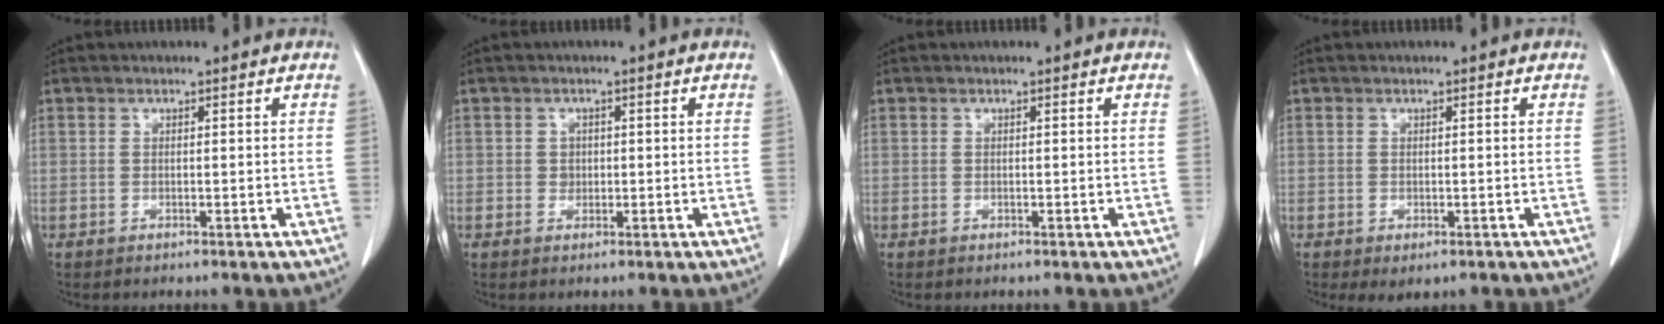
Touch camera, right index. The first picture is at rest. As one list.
[{"total": 1.4, "force": [-0.1, 1.3, 0.5], "torque": [-0.006, 0.003, 0.001]}, {"total": 0.0}, {"total": 2.7, "force": [-1.6, 1.0, 1.9], "torque": [-0.021, -0.006, -0.018]}]